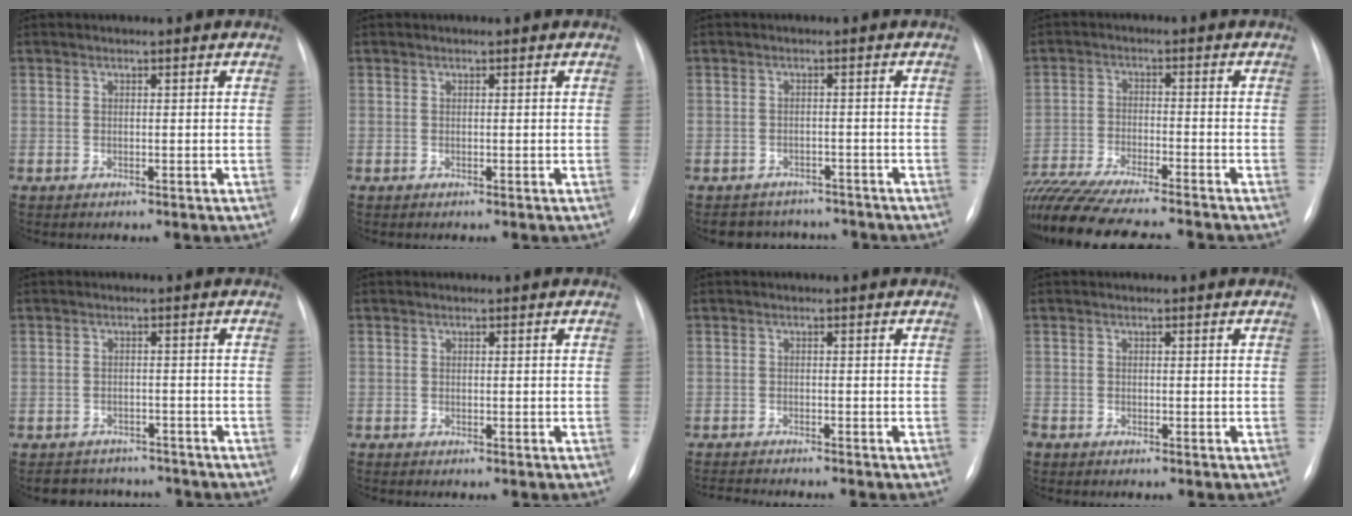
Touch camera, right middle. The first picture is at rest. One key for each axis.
{"total": 0.0}
{"total": 6.5, "fx": -5.8, "fy": 3.0, "fz": 0.2, "tx": 0.003, "ty": 0.014, "tz": -0.071}
{"total": 21.1, "fx": -18.3, "fy": 2.5, "fz": 10.1, "tx": -0.215, "ty": -0.040, "tz": -0.290}
{"total": 7.5, "fx": -6.8, "fy": 3.1, "fz": 0.8, "tx": -0.006, "ty": 0.013, "tz": -0.086}
{"total": 0.5, "fx": -0.5, "fy": 0.2, "fz": 0.1, "tx": -0.003, "ty": 0.001, "tz": -0.010}
{"total": 6.6, "fx": -6.1, "fy": 0.0, "fz": 2.4, "tx": -0.029, "ty": -0.013, "tz": -0.094}
{"total": 2.2, "fx": -1.7, "fy": 1.2, "fz": 0.6, "tx": -0.013, "ty": -0.001, "tz": -0.029}